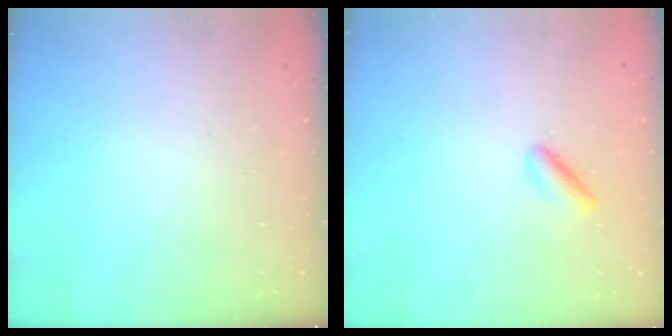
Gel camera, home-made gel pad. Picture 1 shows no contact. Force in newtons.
{"total": 2.0, "press": 2.0, "slide": 0.3}